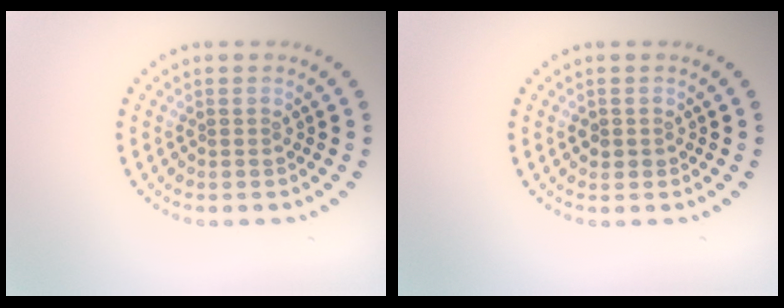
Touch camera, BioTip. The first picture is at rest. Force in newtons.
{"total": 1.1, "press": 1.1, "slide": 0.4}